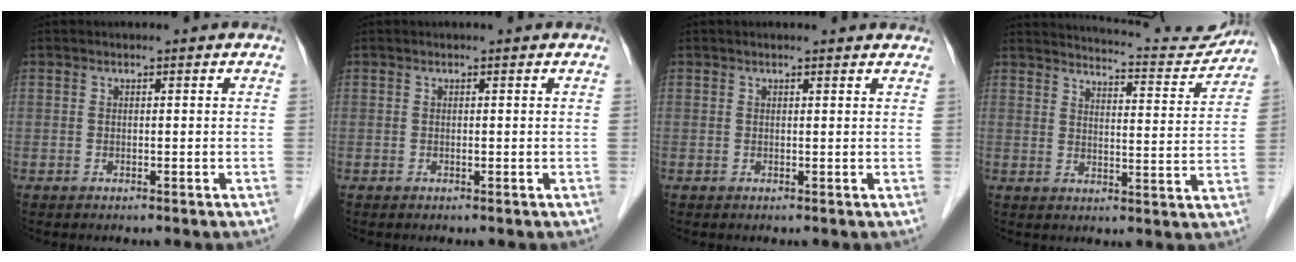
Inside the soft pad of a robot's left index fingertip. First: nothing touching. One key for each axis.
{"total": 0.0}
{"total": 3.1, "fx": 2.9, "fy": 0.4, "fz": 1.1, "tx": -0.019, "ty": 0.012, "tz": 0.026}
{"total": 14.0, "fx": 13.6, "fy": 1.6, "fz": 3.0, "tx": -0.036, "ty": -0.027, "tz": 0.160}